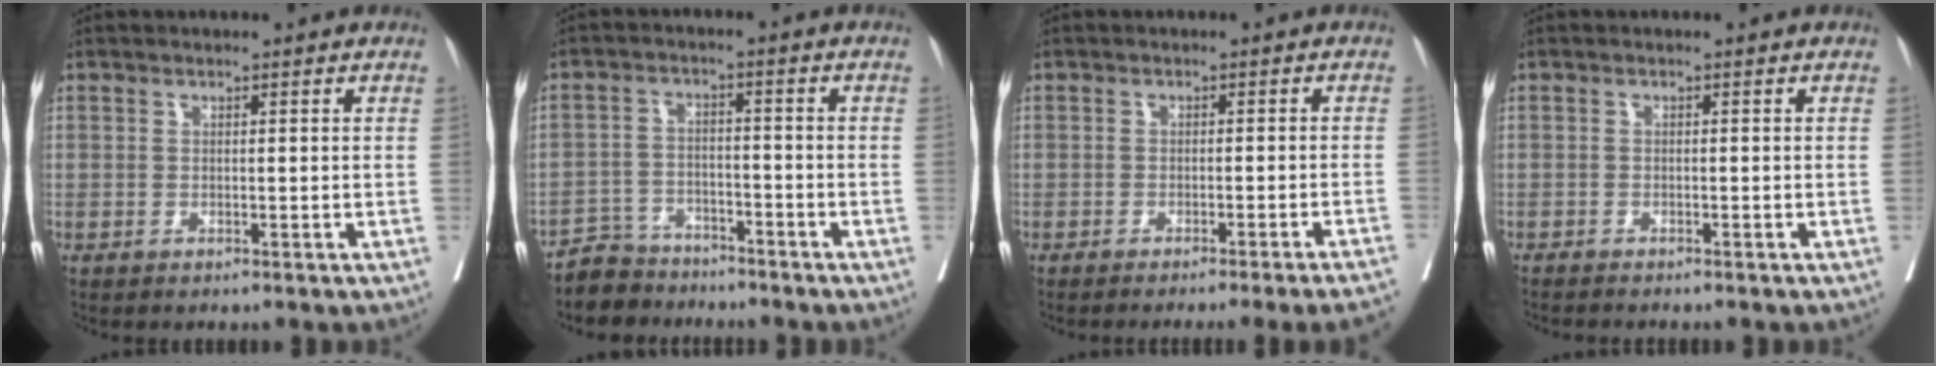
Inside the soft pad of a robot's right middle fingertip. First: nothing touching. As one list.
[{"total": 5.8, "force": [-5.2, 2.6, -0.4], "torque": [0.005, 0.002, -0.098]}, {"total": 9.8, "force": [-8.6, -1.9, 4.3], "torque": [-0.026, -0.026, -0.107]}, {"total": 2.0, "force": [-1.9, 0.0, 0.5], "torque": [-0.013, -0.007, -0.032]}]